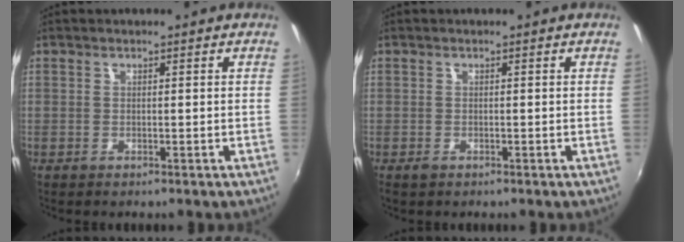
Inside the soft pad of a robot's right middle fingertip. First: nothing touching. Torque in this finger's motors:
{"motor_torque": [0.30, -0.21, 0.00, 0.00]}